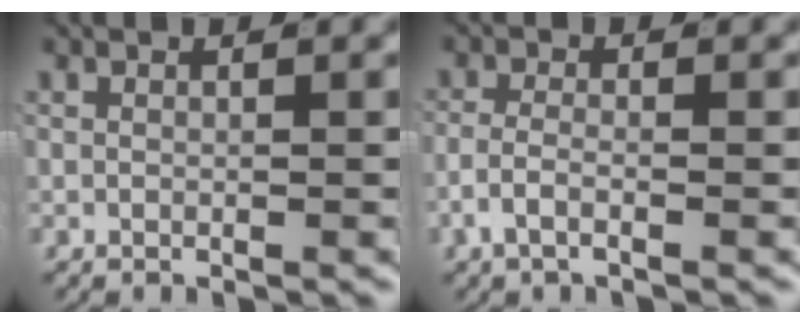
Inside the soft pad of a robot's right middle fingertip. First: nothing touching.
{"total": 2.4, "force": [-1.3, 0.9, 1.8], "torque": [-0.042, -0.004, -0.024]}